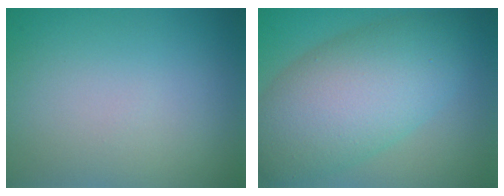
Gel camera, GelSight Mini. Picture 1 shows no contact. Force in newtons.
{"total": 9.4, "press": 9.4, "slide": 0.2}